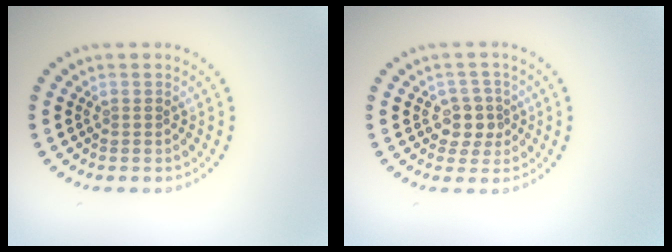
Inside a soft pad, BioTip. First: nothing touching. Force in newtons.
{"total": 2.4, "press": 2.2, "slide": 1.0}